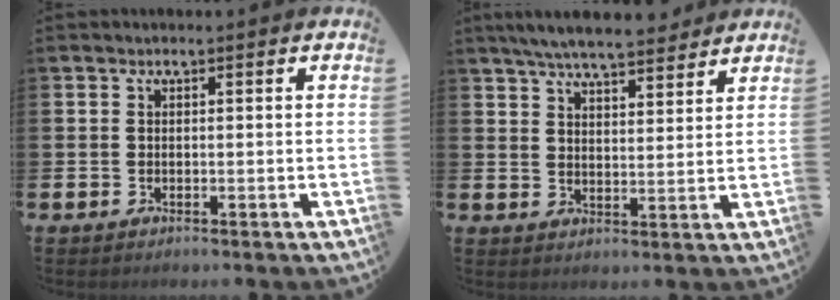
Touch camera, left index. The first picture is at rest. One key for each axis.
{"total": 6.4, "fx": 6.1, "fy": 0.9, "fz": 1.7, "tx": -0.042, "ty": -0.027, "tz": 0.108}